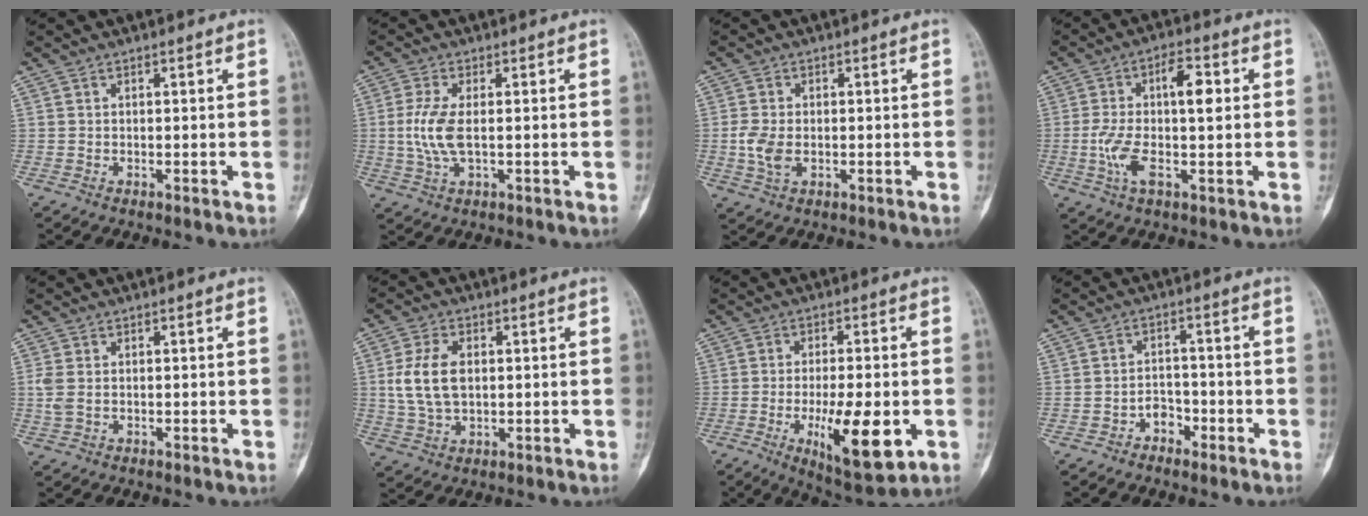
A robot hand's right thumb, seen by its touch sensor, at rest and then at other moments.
{"total": 6.7, "force": [-0.1, 2.8, 6.1], "torque": [-0.151, -0.002, -0.003]}
{"total": 5.1, "force": [-0.7, 3.1, 3.9], "torque": [-0.088, 0.000, -0.012]}
{"total": 11.2, "force": [0.3, 4.2, 10.4], "torque": [-0.203, 0.022, 0.004]}
{"total": 2.7, "force": [0.1, 1.7, 2.1], "torque": [-0.069, 0.002, 0.003]}
{"total": 8.9, "force": [1.0, 5.5, 7.0], "torque": [-0.136, 0.002, 0.025]}
{"total": 14.1, "force": [-3.9, 4.7, 12.7], "torque": [-0.190, -0.008, -0.050]}
{"total": 3.7, "force": [-2.2, 2.6, 1.4], "torque": [-0.001, 0.024, -0.039]}